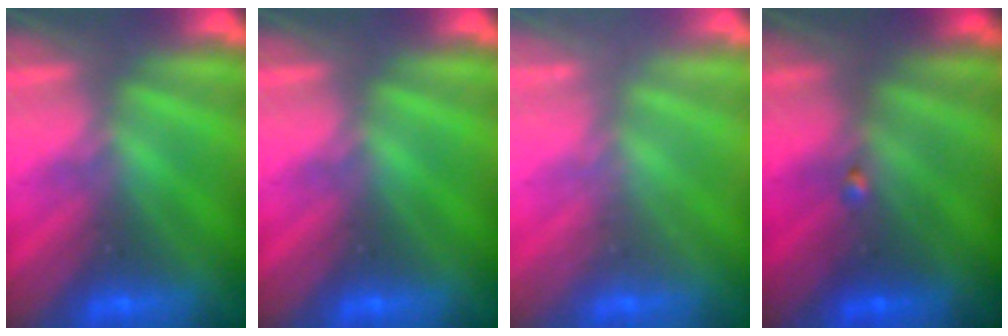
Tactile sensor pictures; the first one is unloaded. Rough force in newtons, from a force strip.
{"total": 0.0}
{"total": 2.4}
{"total": 1.9}